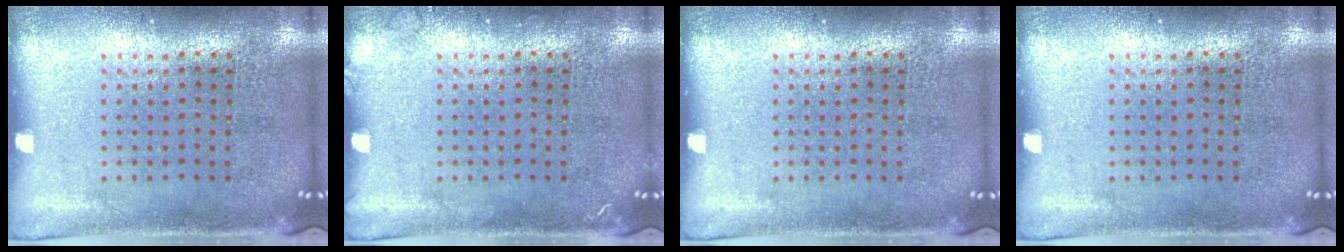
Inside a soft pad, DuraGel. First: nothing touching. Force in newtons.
{"total": 0.8, "press": 0.7, "slide": 0.2}
{"total": 0.0}
{"total": 0.0}